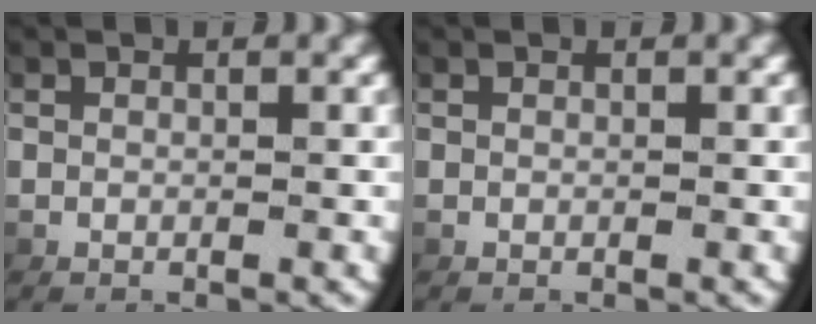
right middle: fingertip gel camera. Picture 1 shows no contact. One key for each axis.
{"total": 0.0}